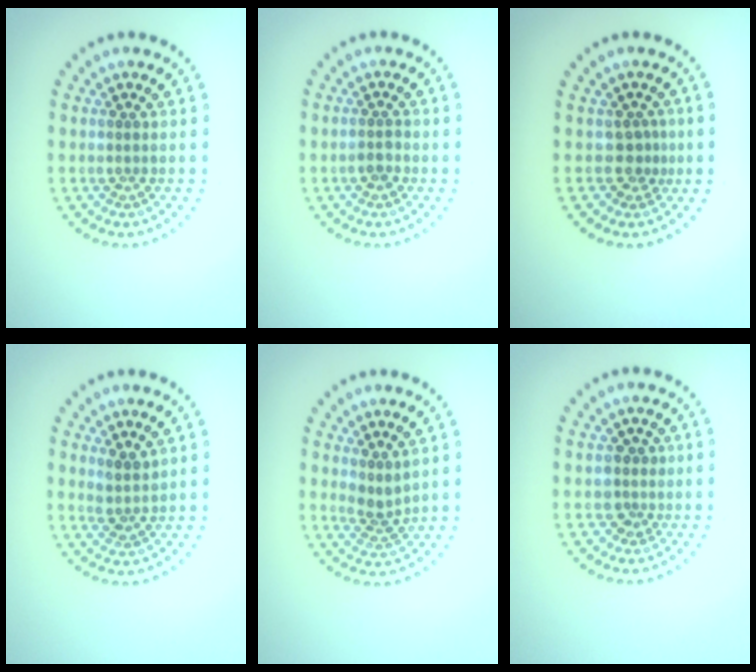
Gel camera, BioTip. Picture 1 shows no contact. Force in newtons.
{"total": 1.3, "press": 1.2, "slide": 0.6}
{"total": 1.8, "press": 1.3, "slide": 1.3}
{"total": 1.9, "press": 1.6, "slide": 1.0}
{"total": 2.1, "press": 1.6, "slide": 1.4}
{"total": 1.8, "press": 1.5, "slide": 1.1}